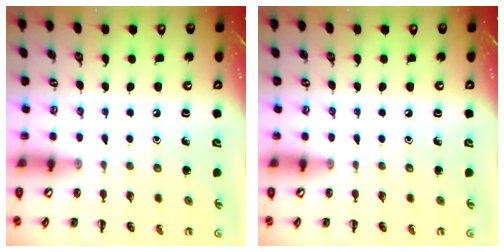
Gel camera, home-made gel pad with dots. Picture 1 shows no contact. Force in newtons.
{"total": 0.0}